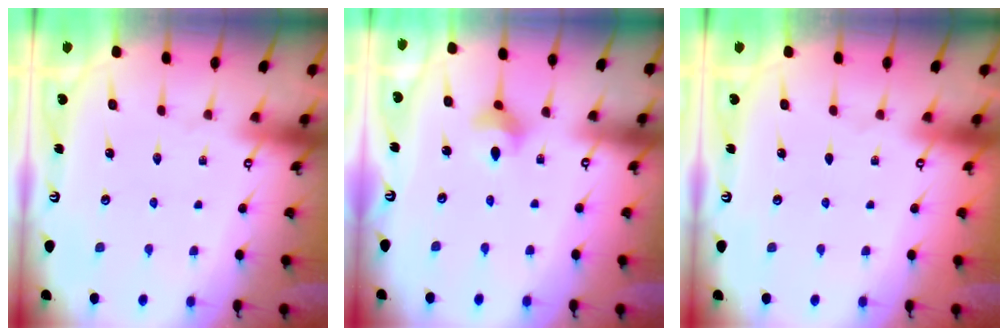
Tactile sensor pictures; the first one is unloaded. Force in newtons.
{"total": 4.3, "press": 4.3, "slide": 0.6}
{"total": 0.0}